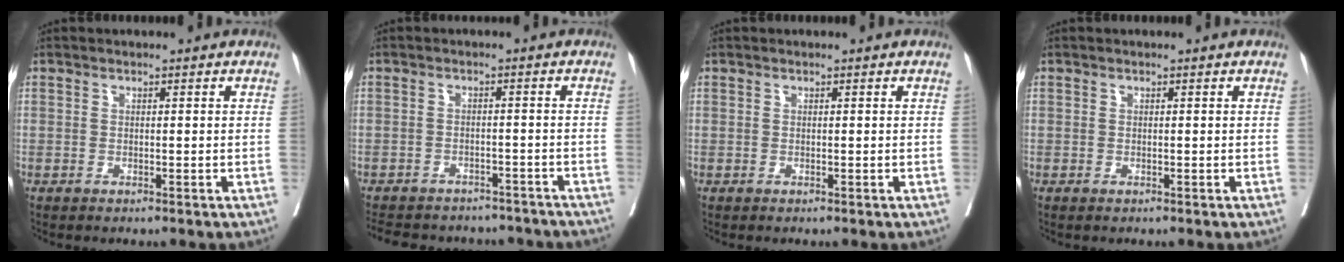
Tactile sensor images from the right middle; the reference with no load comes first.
{"total": 17.9, "force": [-15.8, 6.4, 5.6], "torque": [-0.143, -0.004, -0.191]}
{"total": 0.0}
{"total": 0.0}